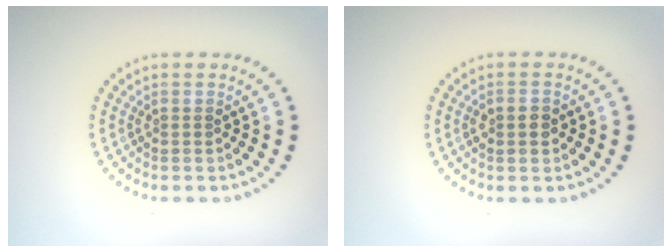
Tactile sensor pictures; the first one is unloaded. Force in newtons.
{"total": 1.2, "press": 1.2, "slide": 0.2}